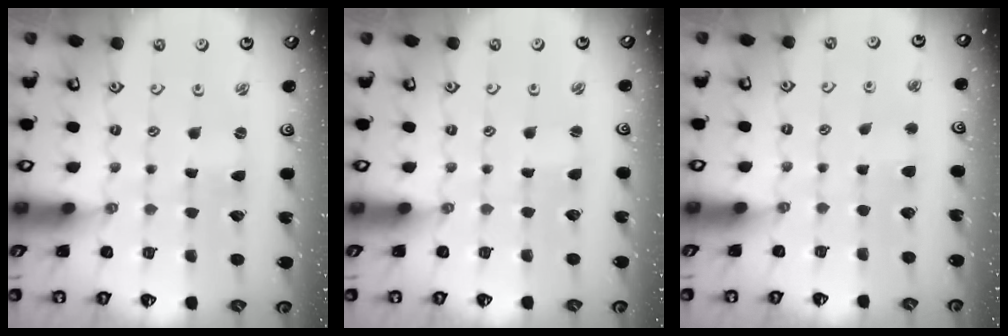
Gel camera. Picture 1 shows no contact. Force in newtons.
{"total": 0.0}
{"total": 3.2, "press": 3.2, "slide": 0.6}